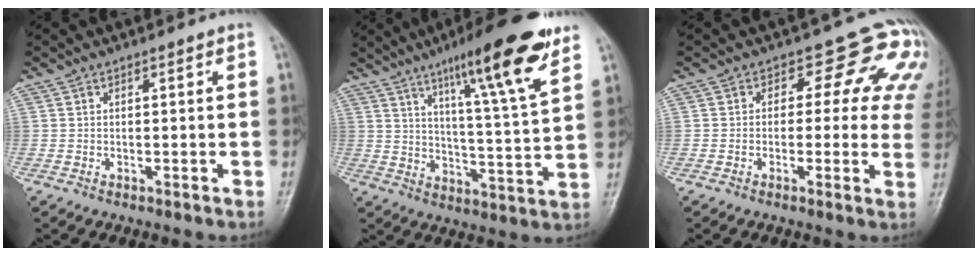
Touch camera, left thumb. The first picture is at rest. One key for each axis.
{"total": 17.9, "fx": 10.8, "fy": 2.2, "fz": 14.2, "tx": -0.201, "ty": -0.052, "tz": 0.166}
{"total": 10.4, "fx": 3.8, "fy": 6.8, "fz": 6.8, "tx": -0.021, "ty": -0.005, "tz": 0.019}